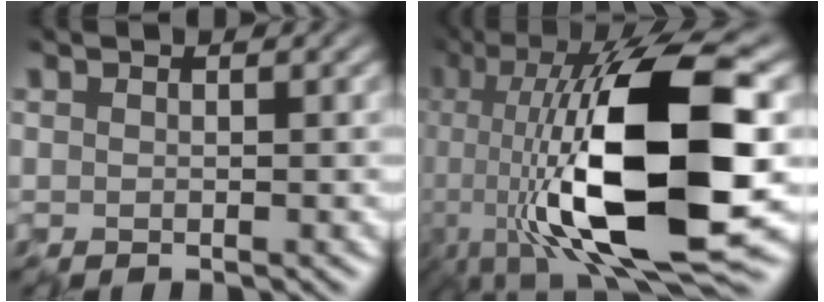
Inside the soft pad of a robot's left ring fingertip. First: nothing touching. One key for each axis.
{"total": 16.1, "fx": -2.4, "fy": 4.6, "fz": 15.2, "tx": -0.255, "ty": 0.006, "tz": -0.049}